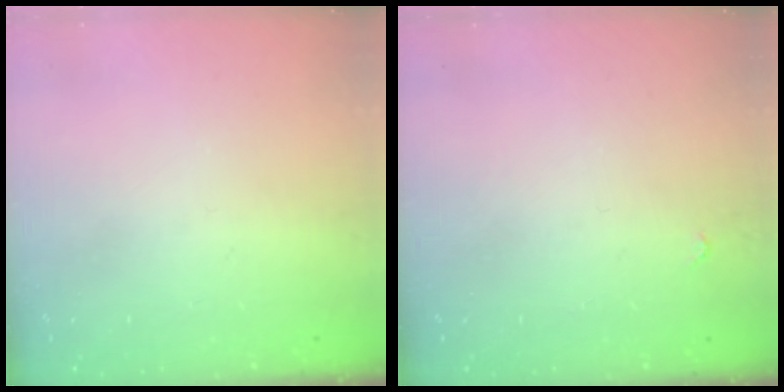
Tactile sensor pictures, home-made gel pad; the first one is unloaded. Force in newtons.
{"total": 2.8, "press": 2.8, "slide": 0.4}